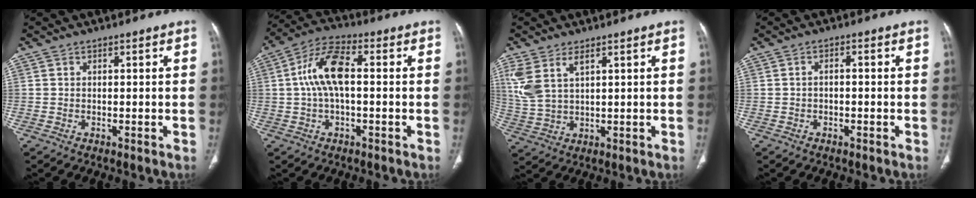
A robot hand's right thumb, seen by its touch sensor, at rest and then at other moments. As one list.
[{"total": 10.2, "force": [0.7, 4.6, 9.1], "torque": [-0.192, 0.030, 0.006]}, {"total": 7.6, "force": [3.7, 3.4, 5.7], "torque": [-0.138, -0.006, 0.088]}, {"total": 1.3, "force": [-0.4, 0.7, 1.0], "torque": [-0.018, 0.009, -0.008]}]